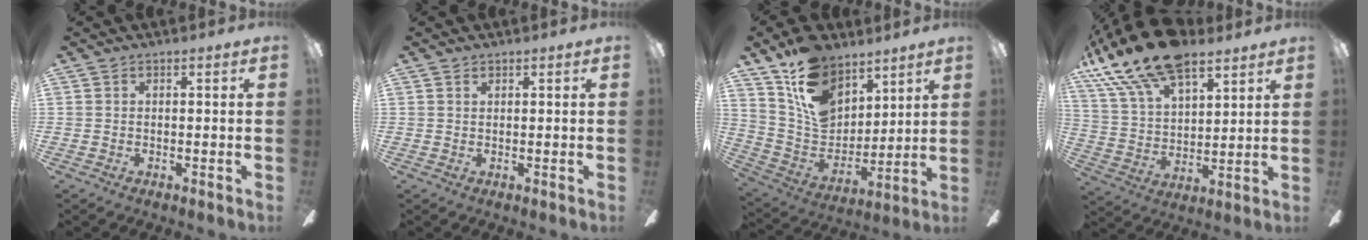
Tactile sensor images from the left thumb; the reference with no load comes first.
{"total": 0.6, "force": [0.5, 0.3, 0.2], "torque": [-0.005, 0.001, 0.010]}
{"total": 16.5, "force": [10.3, 10.4, 7.5], "torque": [-0.143, -0.051, 0.201]}
{"total": 19.0, "force": [13.7, 7.9, 10.6], "torque": [-0.227, -0.071, 0.243]}